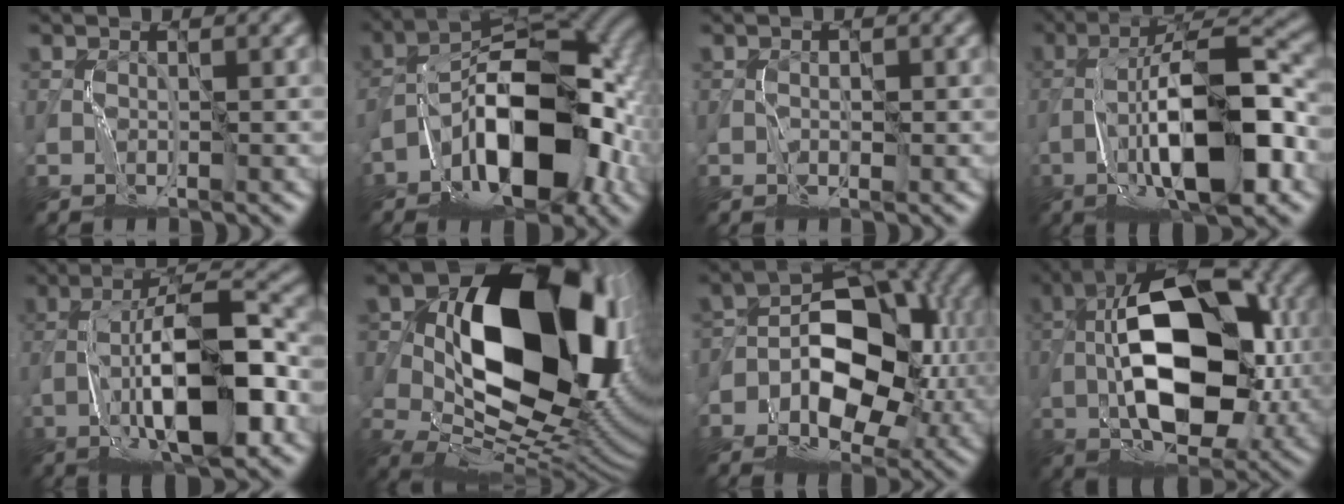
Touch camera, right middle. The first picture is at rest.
{"total": 13.4, "force": [-4.8, 6.7, 10.6], "torque": [-0.164, 0.002, -0.088]}
{"total": 0.6, "force": [0.0, 0.3, 0.5], "torque": [-0.005, 0.002, -0.001]}
{"total": 12.4, "force": [-3.8, 3.8, 11.1], "torque": [-0.191, 0.013, -0.065]}
{"total": 11.1, "force": [-3.5, 3.4, 10.0], "torque": [-0.180, 0.013, -0.060]}
{"total": 19.0, "force": [3.2, 12.7, 13.9], "torque": [-0.222, -0.019, 0.075]}
{"total": 10.8, "force": [-2.1, 6.8, 8.1], "torque": [-0.125, 0.001, -0.042]}
{"total": 14.3, "force": [-1.0, 7.8, 12.0], "torque": [-0.205, 0.023, -0.030]}